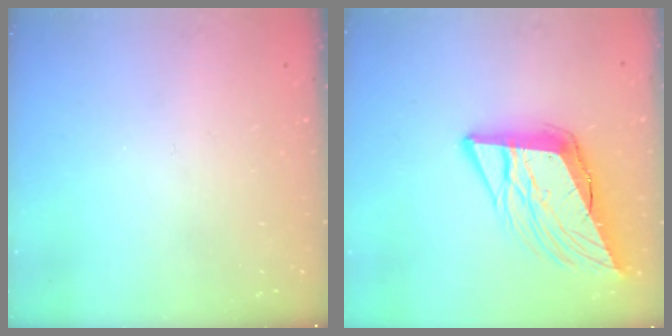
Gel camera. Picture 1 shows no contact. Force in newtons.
{"total": 15.9, "press": 15.6, "slide": 3.0}